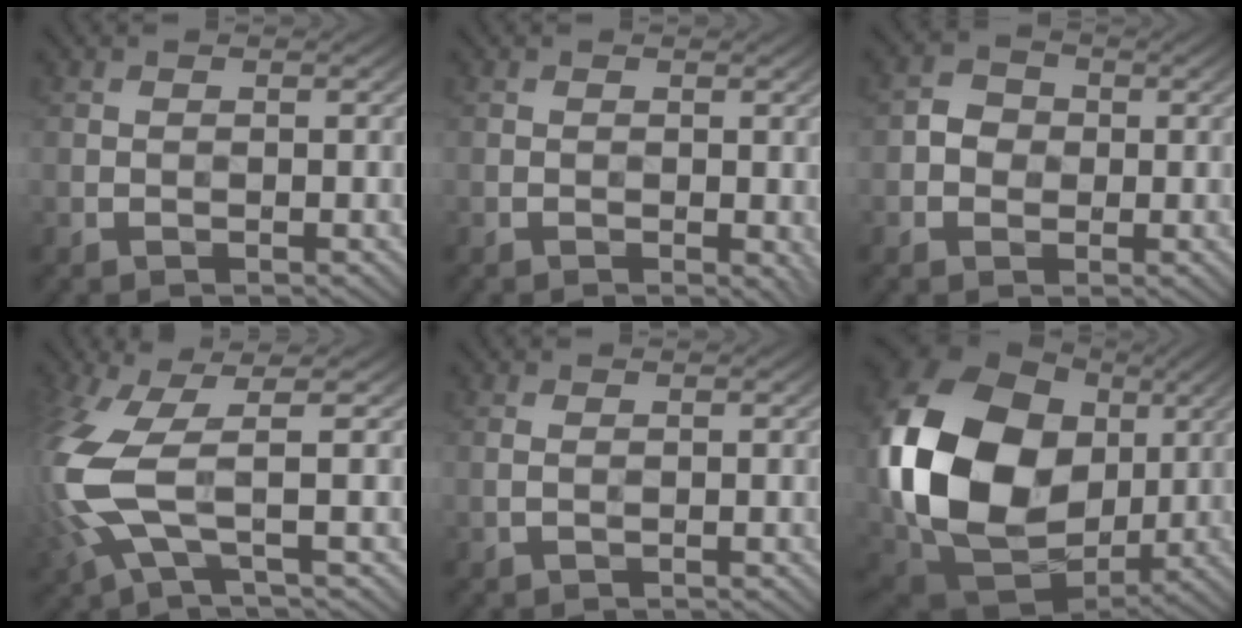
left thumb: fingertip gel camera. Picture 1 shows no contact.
{"total": 1.4, "force": [-0.3, 0.7, 1.2], "torque": [-0.016, -0.007, -0.003]}
{"total": 2.6, "force": [-0.2, 2.4, 1.1], "torque": [-0.020, 0.002, -0.011]}
{"total": 10.0, "force": [-0.4, 2.9, 9.6], "torque": [-0.240, -0.005, -0.015]}
{"total": 0.7, "force": [0.0, 0.1, 0.7], "torque": [-0.016, 0.001, -0.001]}
{"total": 21.9, "force": [2.2, 16.7, 14.1], "torque": [-0.376, -0.020, 0.059]}